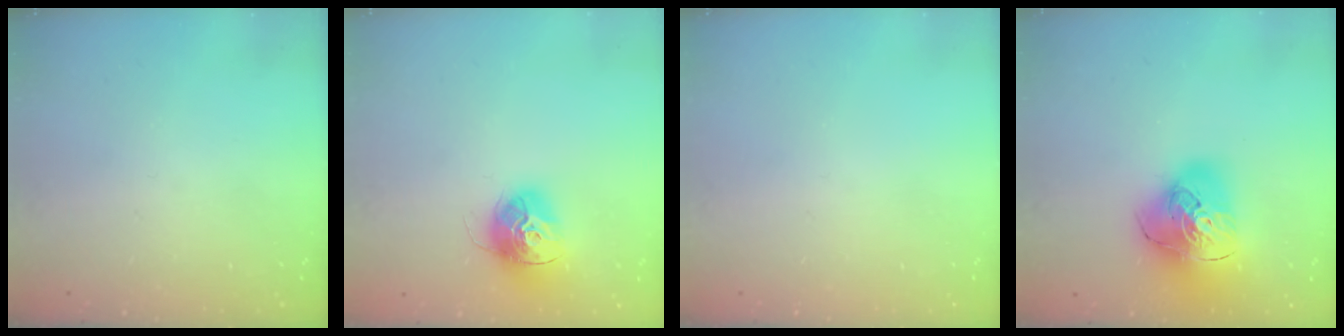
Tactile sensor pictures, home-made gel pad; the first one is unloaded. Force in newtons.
{"total": 14.6, "press": 14.5, "slide": 1.4}
{"total": 0.0}
{"total": 20.4, "press": 20.2, "slide": 2.5}